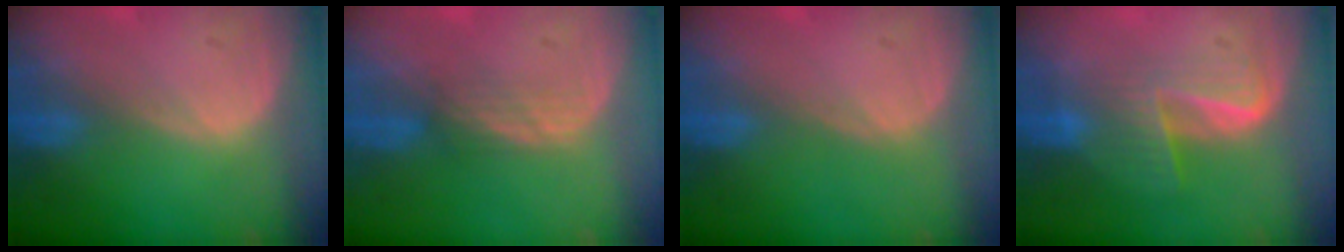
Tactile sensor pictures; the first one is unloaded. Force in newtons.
{"total": 2.3, "press": 2.2, "slide": 0.6}
{"total": 0.0}
{"total": 7.0, "press": 5.7, "slide": 4.0}